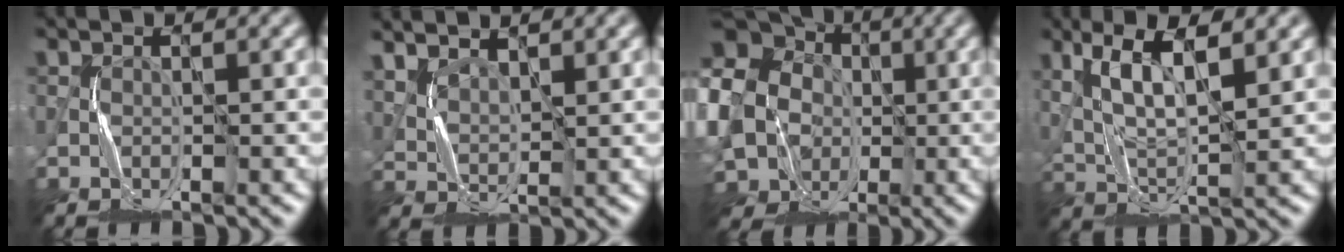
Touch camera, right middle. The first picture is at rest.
{"total": 3.6, "force": [3.1, 1.3, 1.4], "torque": [-0.032, 0.005, 0.053]}
{"total": 20.2, "force": [-0.8, 18.1, 8.8], "torque": [-0.240, 0.006, -0.053]}
{"total": 6.3, "force": [3.3, 1.7, 5.1], "torque": [-0.102, -0.004, 0.071]}